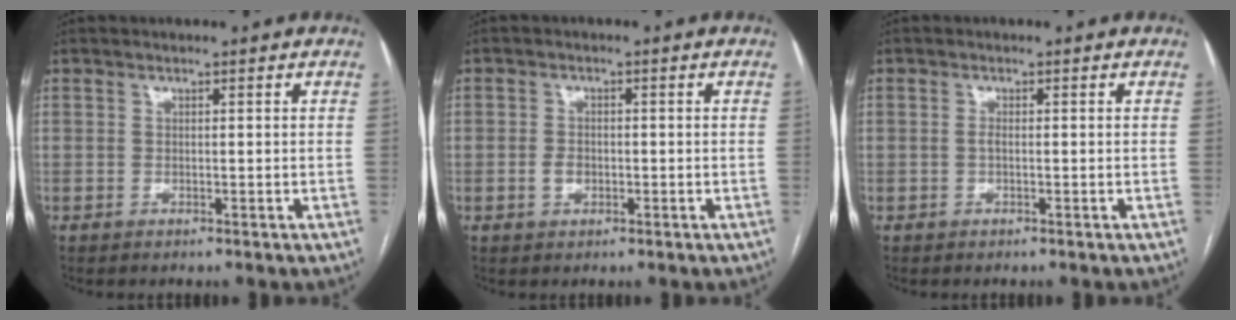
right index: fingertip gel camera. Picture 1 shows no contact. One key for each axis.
{"total": 2.2, "fx": -0.6, "fy": 1.5, "fz": 1.5, "tx": -0.029, "ty": 0.004, "tz": -0.010}
{"total": 0.7, "fx": -0.2, "fy": 0.2, "fz": 0.7, "tx": -0.016, "ty": 0.000, "tz": -0.003}